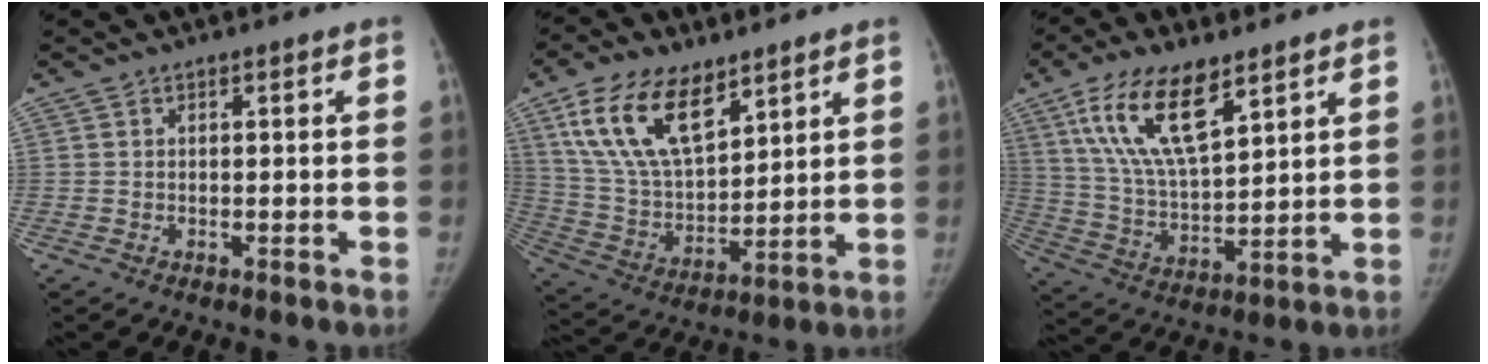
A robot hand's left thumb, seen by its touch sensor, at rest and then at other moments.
{"total": 17.8, "force": [10.0, 9.0, 11.7], "torque": [-0.189, -0.038, 0.196]}
{"total": 16.5, "force": [9.0, 6.5, 12.2], "torque": [-0.210, -0.033, 0.176]}